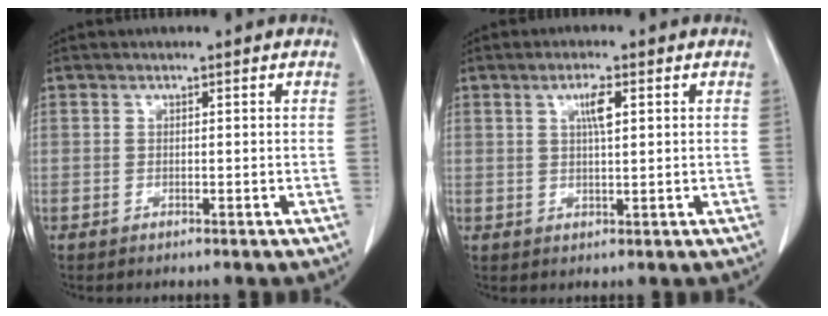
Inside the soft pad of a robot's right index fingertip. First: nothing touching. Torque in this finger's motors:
{"motor_torque": [0.11, 0.08, 0.08, 0.02]}